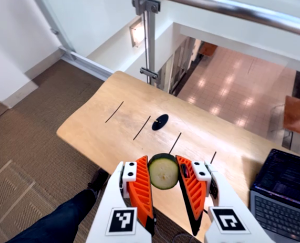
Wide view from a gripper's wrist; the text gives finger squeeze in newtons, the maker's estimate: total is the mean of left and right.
{"total": 11.4, "left": 11.3, "right": 11.5}